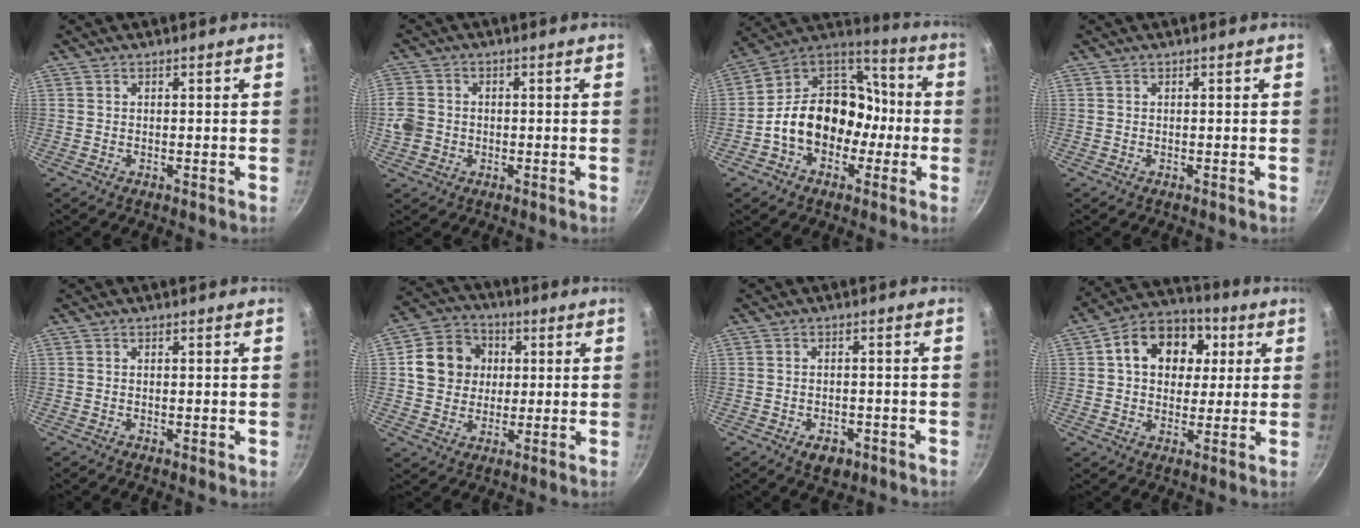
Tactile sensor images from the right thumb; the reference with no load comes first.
{"total": 5.7, "force": [-0.9, 4.9, 2.7], "torque": [-0.046, 0.010, -0.023]}
{"total": 18.7, "force": [-4.1, 14.6, 11.0], "torque": [-0.129, 0.070, -0.076]}
{"total": 0.0}
{"total": 0.9, "force": [-0.1, 0.3, 0.8], "torque": [-0.011, -0.001, -0.002]}
{"total": 11.5, "force": [1.9, 10.2, 5.0], "torque": [-0.059, 0.016, 0.025]}
{"total": 4.3, "force": [-2.1, 2.7, 2.6], "torque": [-0.033, 0.014, -0.021]}
{"total": 14.9, "force": [3.8, 11.4, 8.9], "torque": [-0.116, 0.018, 0.044]}